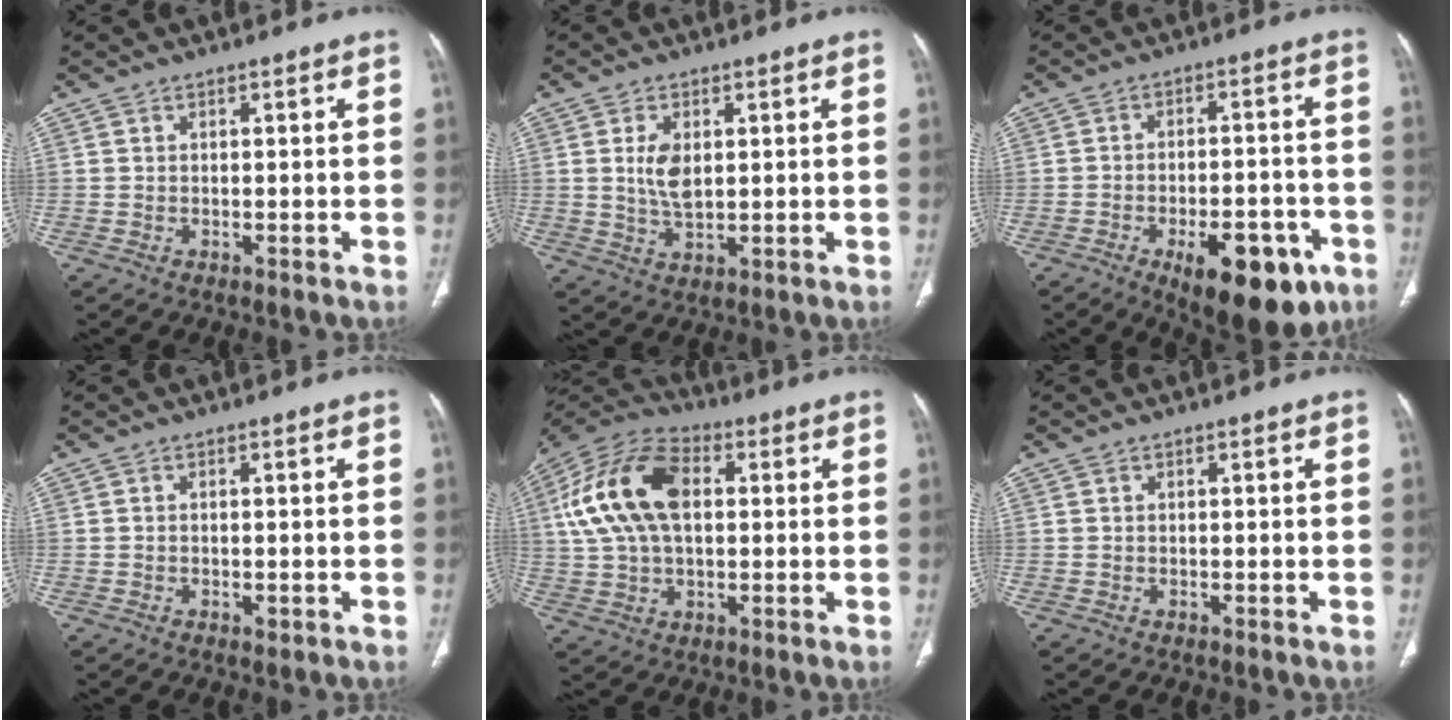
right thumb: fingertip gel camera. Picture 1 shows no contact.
{"total": 5.7, "force": [1.1, 3.1, 4.7], "torque": [-0.087, -0.010, 0.027]}
{"total": 16.4, "force": [-8.1, 7.3, 12.3], "torque": [-0.126, 0.035, -0.100]}
{"total": 0.9, "force": [-0.3, 0.5, 0.7], "torque": [-0.012, -0.001, -0.003]}
{"total": 18.0, "force": [3.3, 11.0, 13.9], "torque": [-0.267, 0.023, 0.054]}
{"total": 0.0}